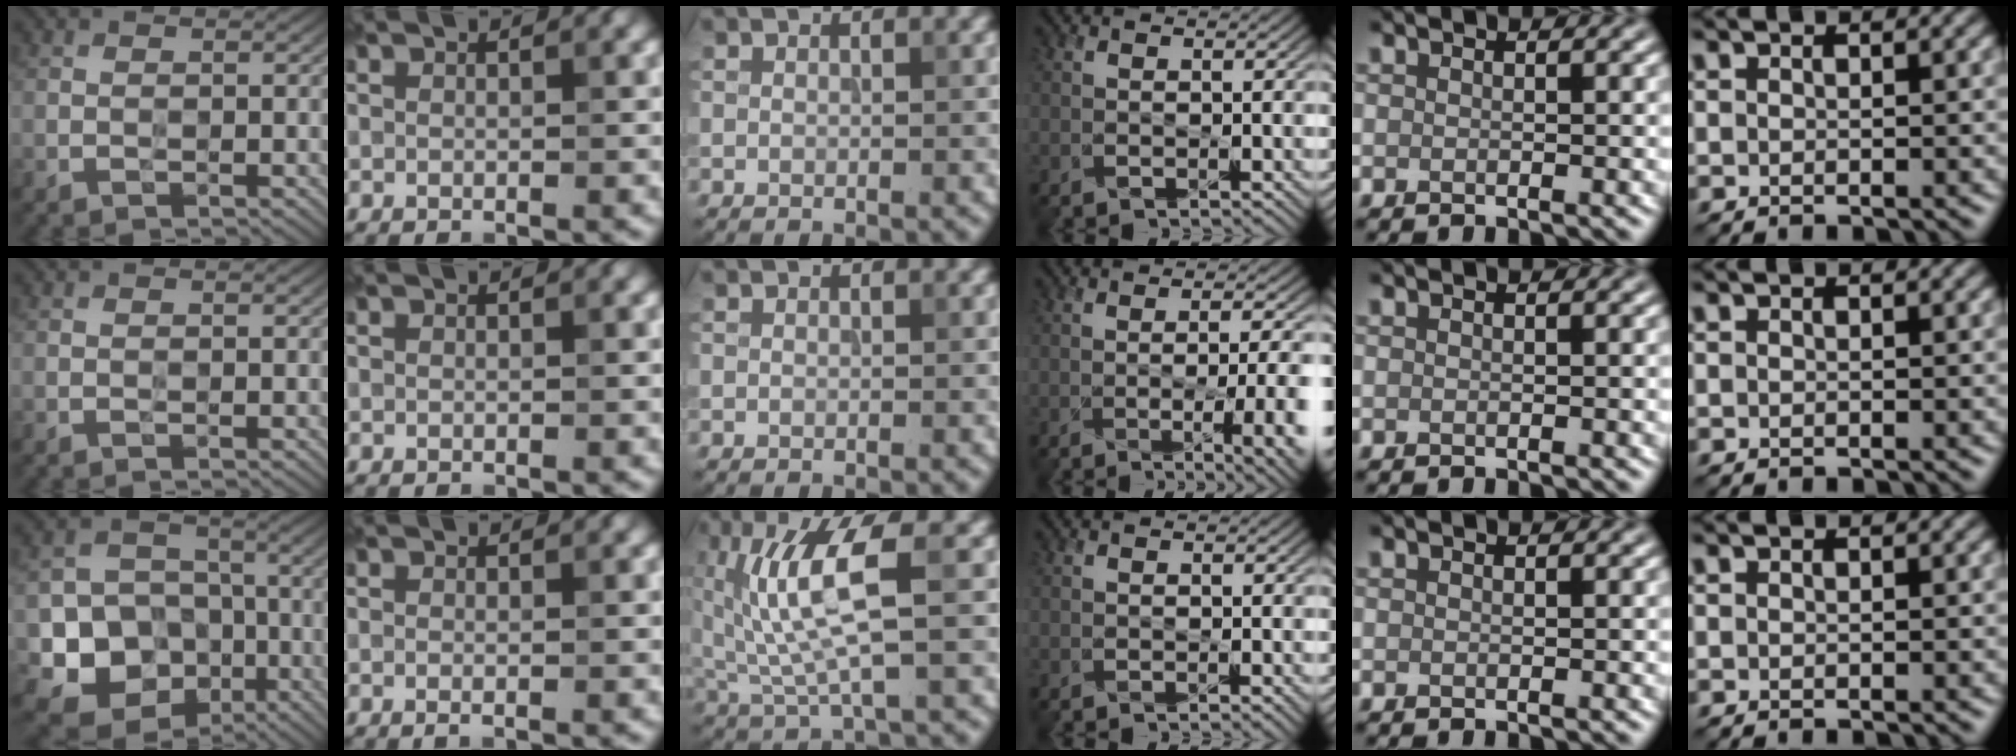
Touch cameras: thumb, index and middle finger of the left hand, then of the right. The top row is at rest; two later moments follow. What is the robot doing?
{"motion": "wipe", "object": "compact mirror"}